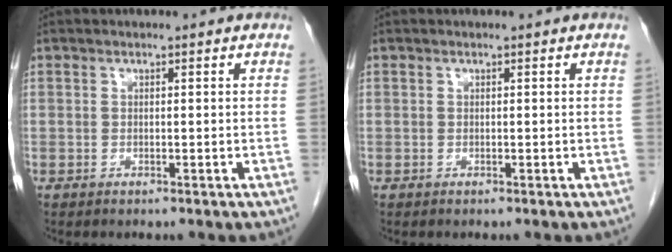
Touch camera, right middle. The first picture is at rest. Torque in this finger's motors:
{"motor_torque": [0.00, 0.00, 0.00, 0.01]}